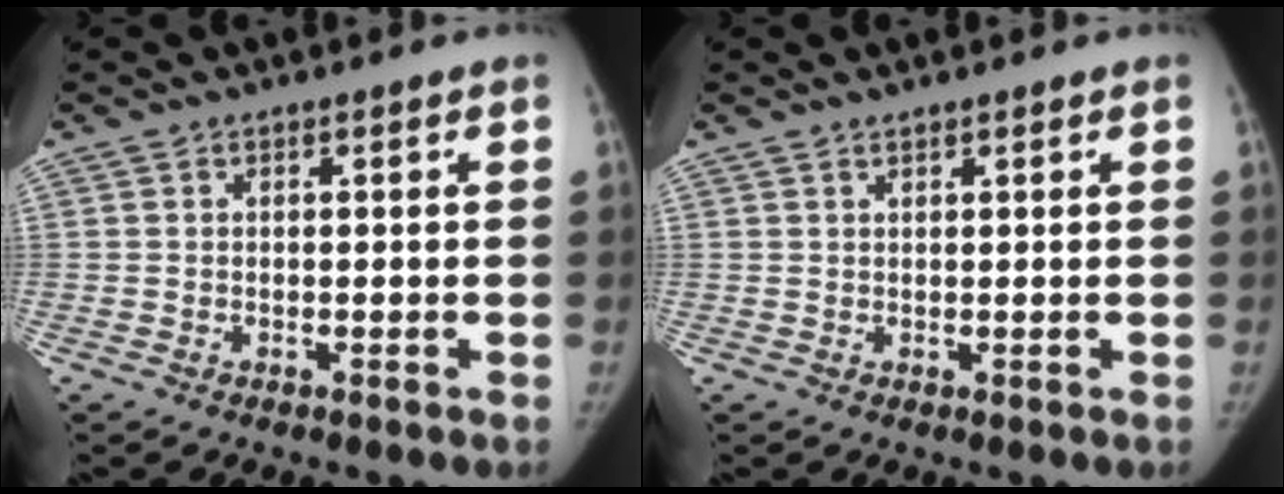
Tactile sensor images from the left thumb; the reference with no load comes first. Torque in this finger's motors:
{"motor_torque": [-0.24, -0.06, -0.38, -0.03, -0.10]}